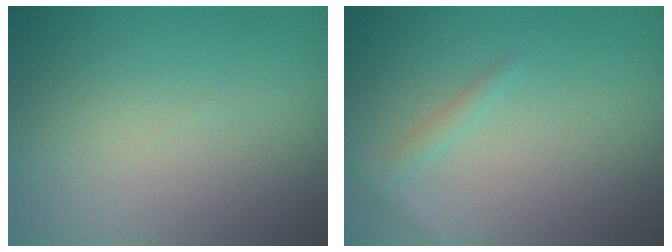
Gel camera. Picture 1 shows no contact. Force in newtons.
{"total": 1.1, "press": 1.1, "slide": 0.0}